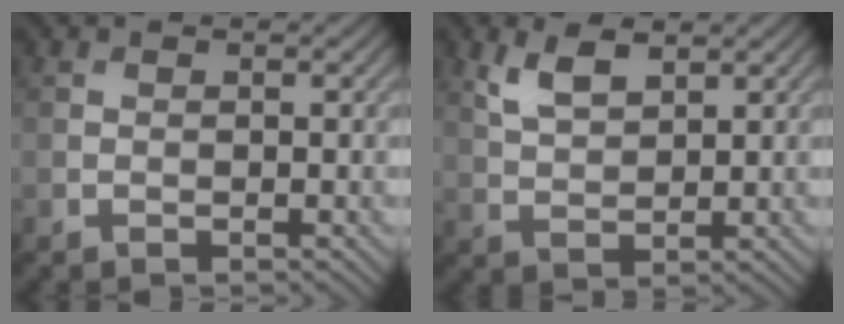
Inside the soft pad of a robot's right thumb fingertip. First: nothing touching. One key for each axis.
{"total": 4.3, "fx": 2.6, "fy": 1.9, "fz": 2.9, "tx": -0.070, "ty": -0.002, "tz": 0.056}